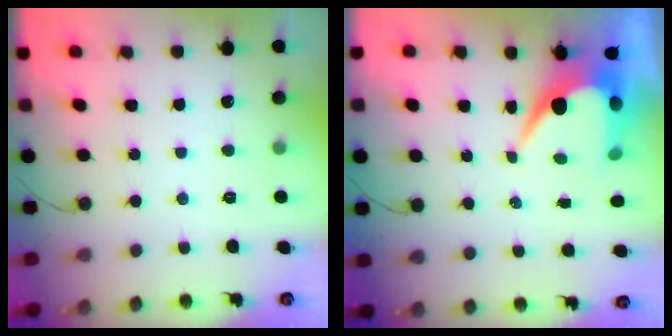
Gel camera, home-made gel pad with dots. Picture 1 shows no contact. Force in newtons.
{"total": 9.1, "press": 9.1, "slide": 0.9}